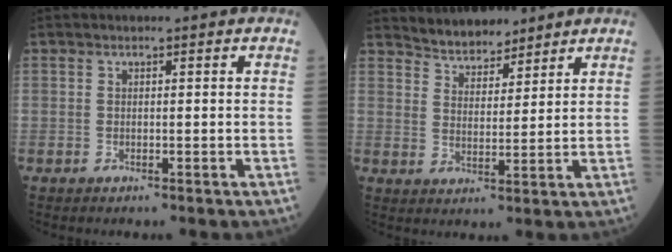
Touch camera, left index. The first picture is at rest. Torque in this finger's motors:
{"motor_torque": [0.00, 0.00, 0.00, -0.01]}